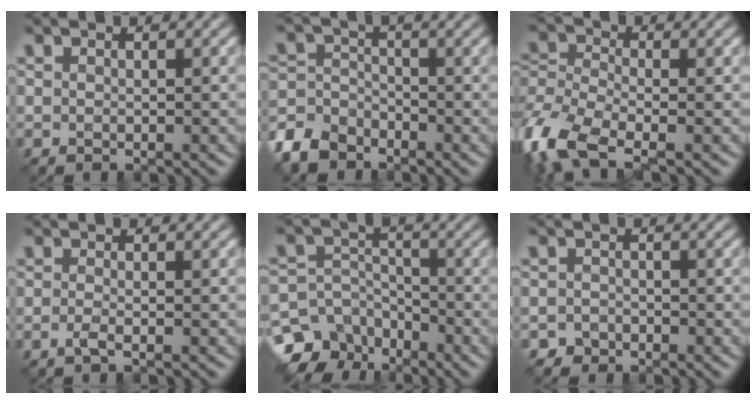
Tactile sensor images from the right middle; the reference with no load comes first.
{"total": 4.6, "force": [-3.7, 2.3, 1.6], "torque": [-0.036, -0.009, -0.083]}
{"total": 8.2, "force": [-4.7, 3.8, 5.6], "torque": [-0.140, -0.017, -0.105]}
{"total": 1.3, "force": [-0.5, 0.3, 1.1], "torque": [-0.021, -0.006, -0.015]}
{"total": 9.1, "force": [-6.1, 6.3, 2.4], "torque": [-0.038, -0.017, -0.112]}
{"total": 1.2, "force": [-0.9, 0.8, -0.2], "torque": [0.011, 0.004, -0.017]}